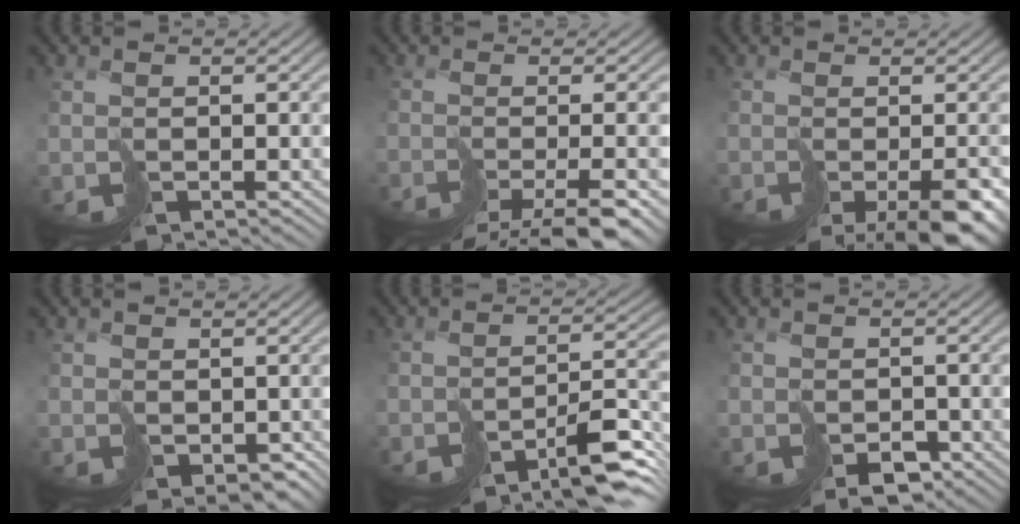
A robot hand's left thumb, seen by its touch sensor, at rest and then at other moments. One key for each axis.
{"total": 8.2, "fx": -6.1, "fy": 1.1, "fz": 5.4, "tx": -0.068, "ty": -0.009, "tz": -0.070}
{"total": 10.3, "fx": -6.5, "fy": 3.8, "fz": 7.0, "tx": -0.094, "ty": -0.034, "tz": -0.048}
{"total": 2.1, "fx": 0.5, "fy": 1.7, "fz": 1.1, "tx": -0.025, "ty": -0.007, "tz": 0.013}
{"total": 5.8, "fx": -4.1, "fy": 1.2, "fz": 3.9, "tx": -0.039, "ty": 0.004, "tz": -0.068}
{"total": 3.0, "fx": -1.6, "fy": 2.1, "fz": 1.3, "tx": -0.012, "ty": -0.009, "tz": -0.019}